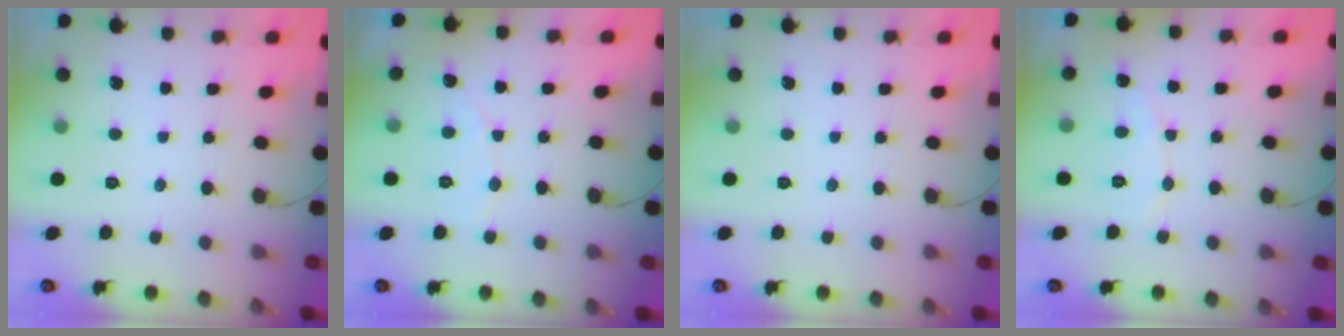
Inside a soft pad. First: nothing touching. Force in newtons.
{"total": 4.5, "press": 4.5, "slide": 0.3}
{"total": 0.0}
{"total": 5.3, "press": 5.3, "slide": 0.4}